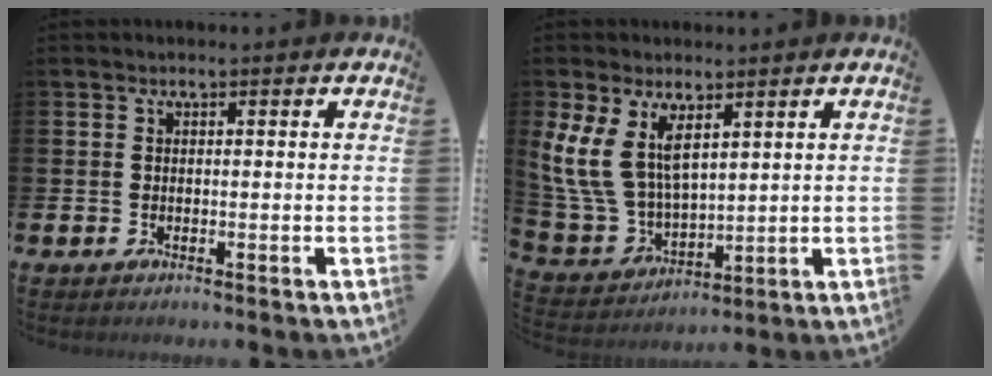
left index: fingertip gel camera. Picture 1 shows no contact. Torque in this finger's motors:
{"motor_torque": [0.62, 0.02, 0.39, 0.21]}